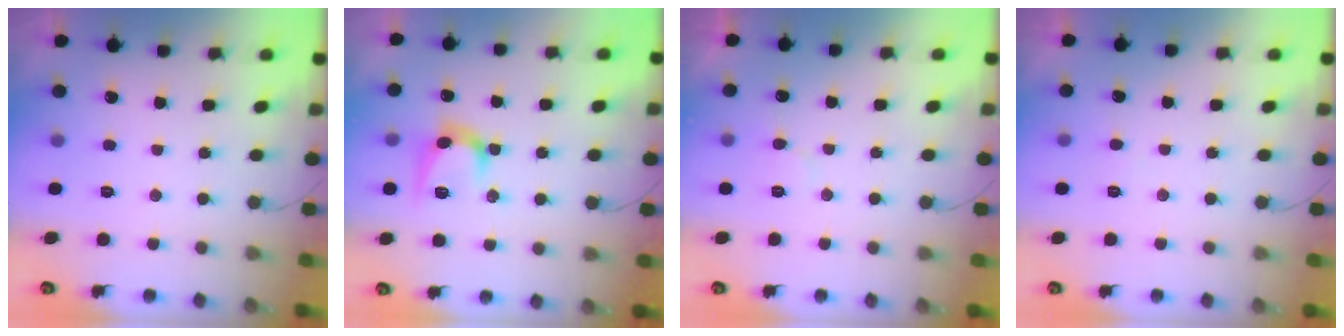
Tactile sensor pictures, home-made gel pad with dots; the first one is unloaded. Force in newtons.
{"total": 10.3, "press": 10.2, "slide": 0.7}
{"total": 6.3, "press": 6.3, "slide": 0.4}
{"total": 3.3, "press": 3.3, "slide": 0.2}